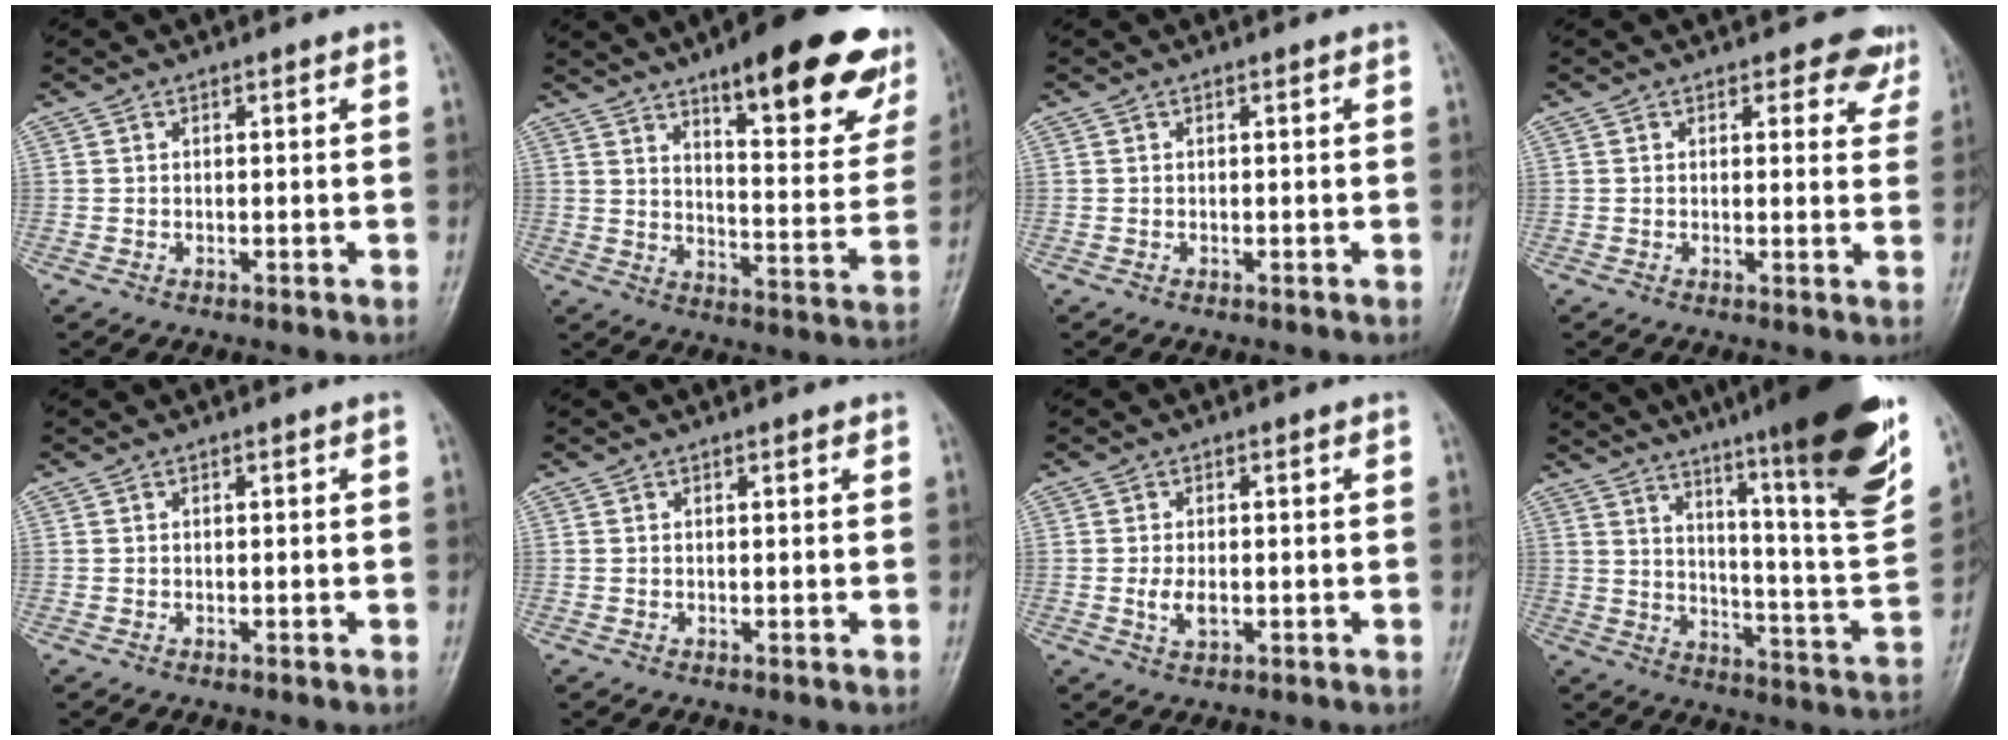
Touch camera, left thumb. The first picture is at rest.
{"total": 23.7, "force": [15.0, 6.9, 17.0], "torque": [-0.182, -0.062, 0.203]}
{"total": 0.0}
{"total": 5.4, "force": [4.3, 2.9, 1.4], "torque": [0.021, -0.025, 0.032]}
{"total": 0.0}
{"total": 0.8, "force": [0.5, 0.3, 0.5], "torque": [-0.006, -0.001, 0.004]}
{"total": 3.3, "force": [-0.3, 1.8, 2.7], "torque": [-0.051, -0.005, -0.005]}
{"total": 27.6, "force": [18.1, 2.6, 20.7], "torque": [-0.285, -0.086, 0.261]}